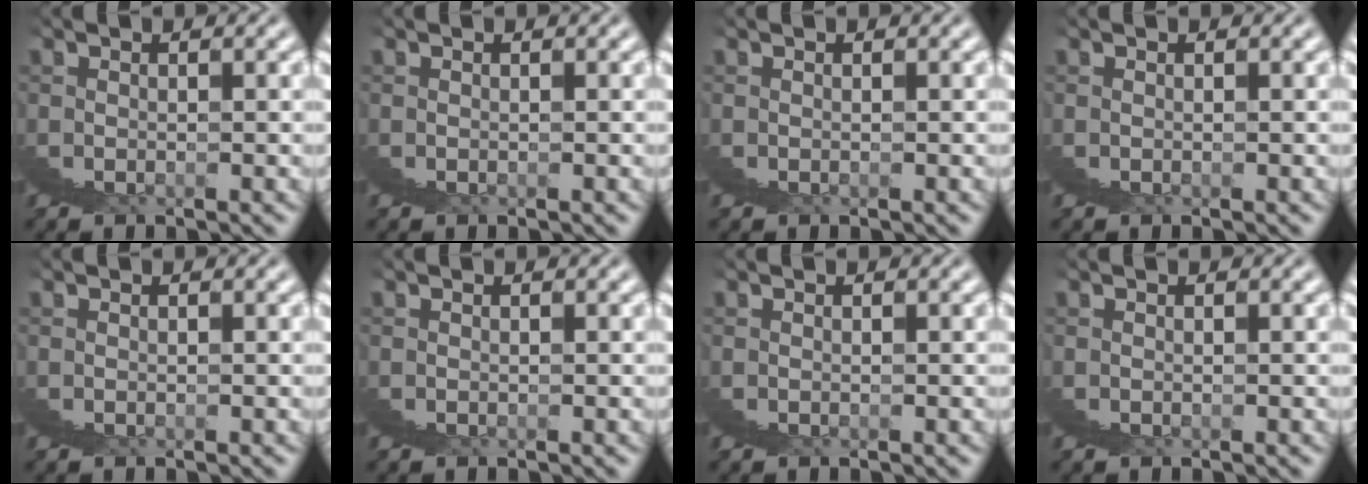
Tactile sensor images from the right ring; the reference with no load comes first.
{"total": 0.0}
{"total": 0.0}
{"total": 0.0}
{"total": 0.0}
{"total": 0.0}
{"total": 0.0}
{"total": 0.0}